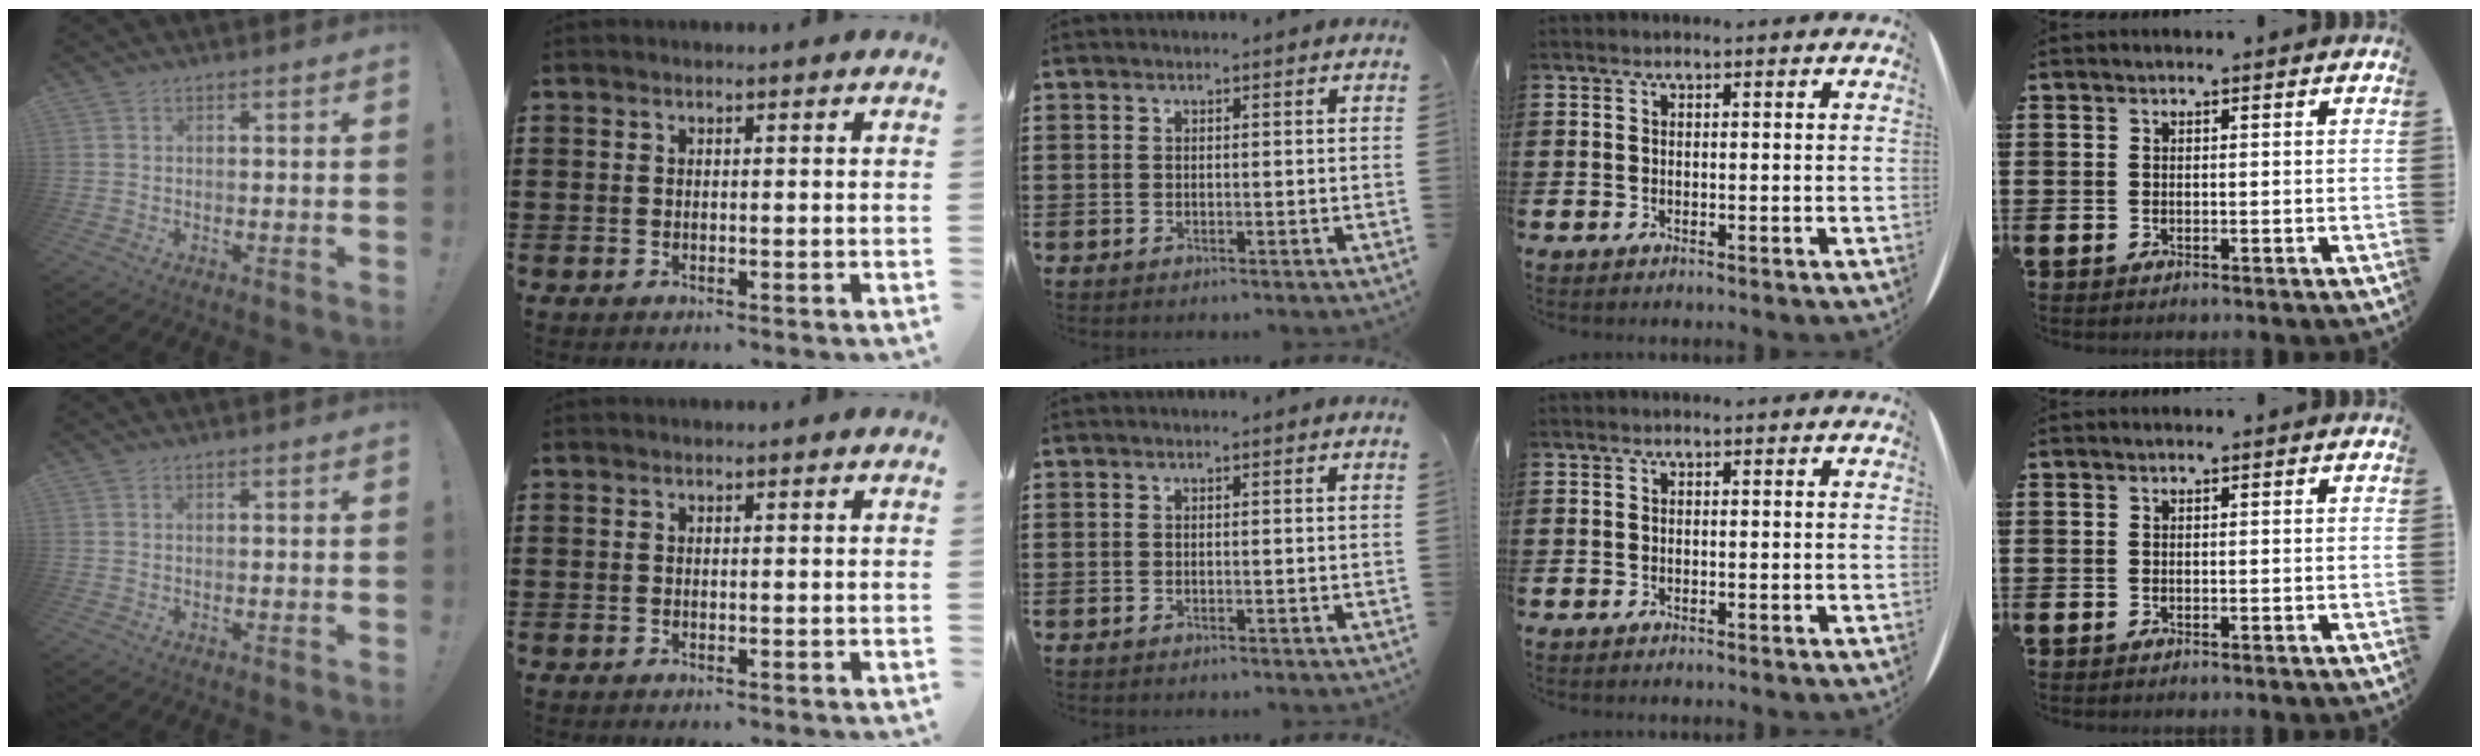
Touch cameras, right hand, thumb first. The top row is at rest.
{}